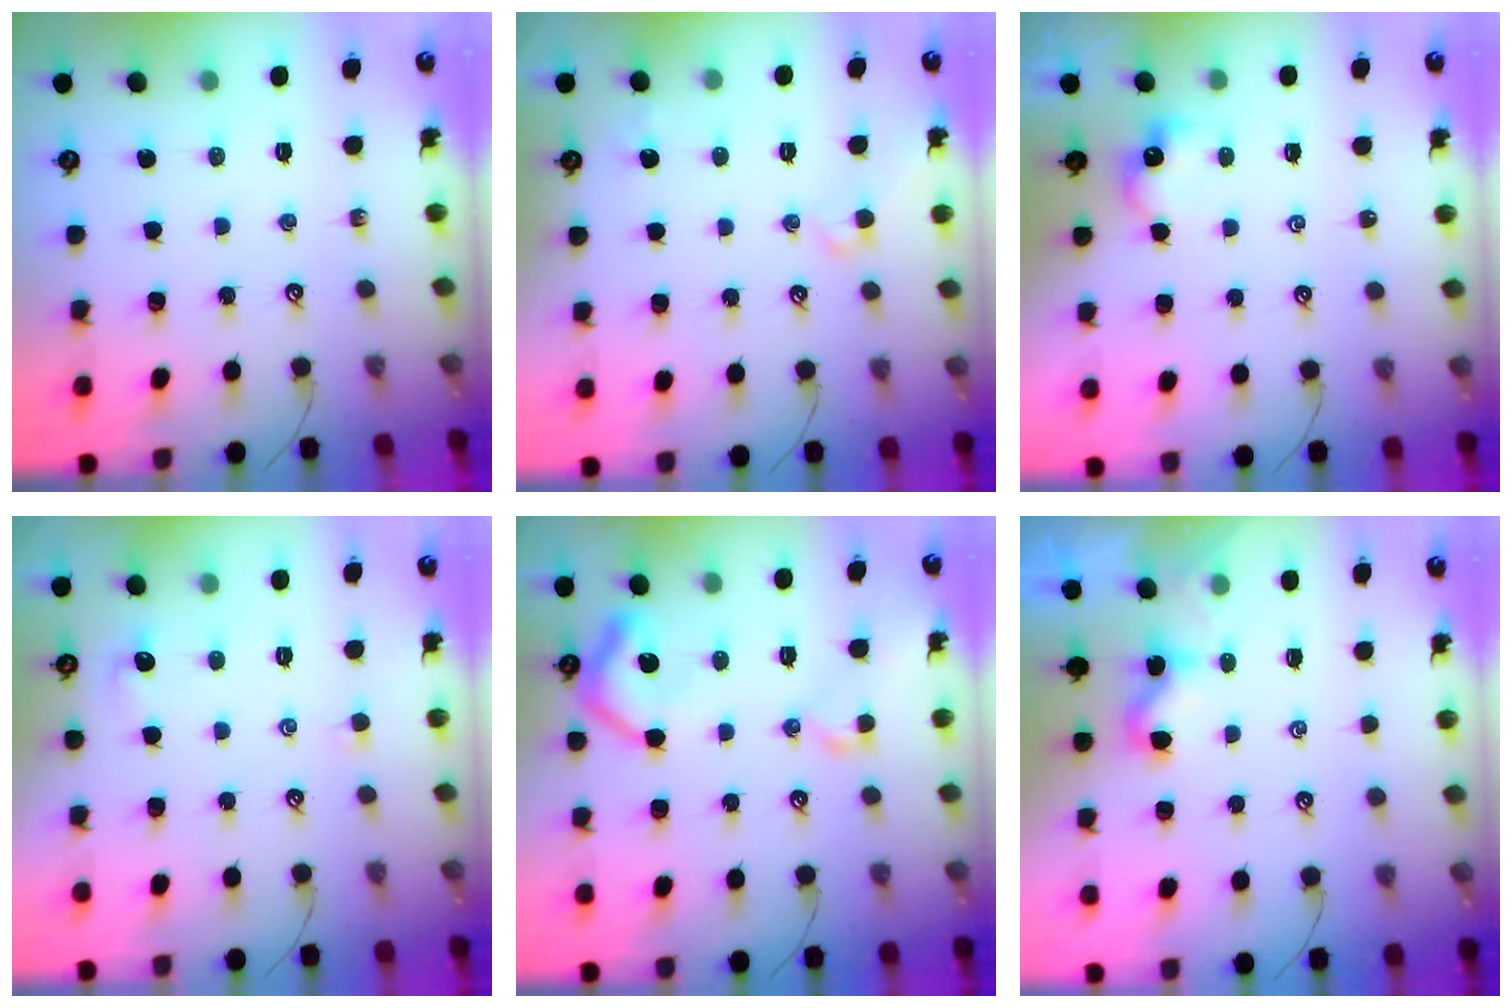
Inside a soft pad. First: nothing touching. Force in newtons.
{"total": 2.6, "press": 2.5, "slide": 0.8}
{"total": 0.7, "press": 0.7, "slide": 0.3}
{"total": 1.4, "press": 1.3, "slide": 0.4}
{"total": 9.4, "press": 9.3, "slide": 1.3}
{"total": 2.3, "press": 2.3, "slide": 0.2}